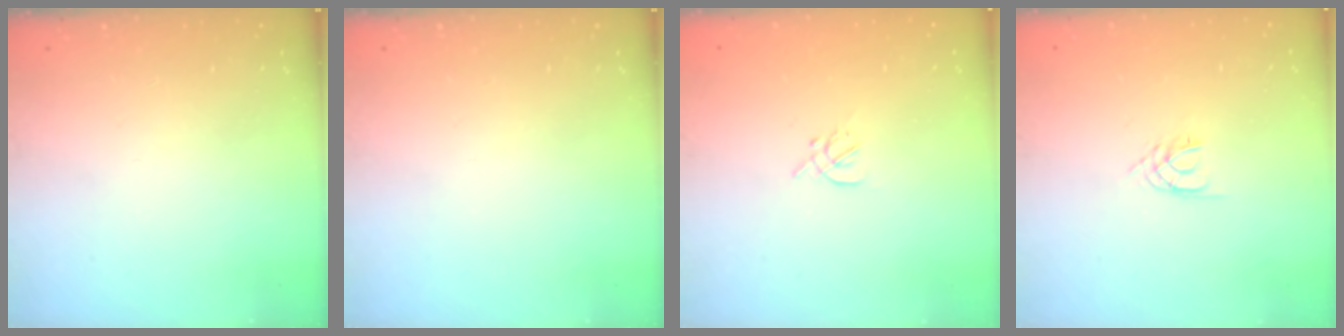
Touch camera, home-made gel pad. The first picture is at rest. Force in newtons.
{"total": 0.0}
{"total": 1.4, "press": 1.3, "slide": 0.5}
{"total": 2.4, "press": 2.4, "slide": 0.3}